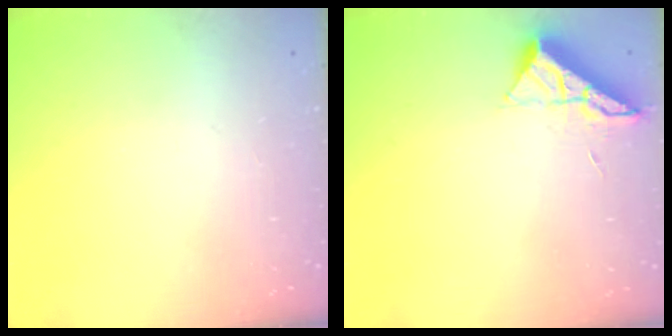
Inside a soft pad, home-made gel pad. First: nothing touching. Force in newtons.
{"total": 7.1, "press": 7.1, "slide": 0.4}